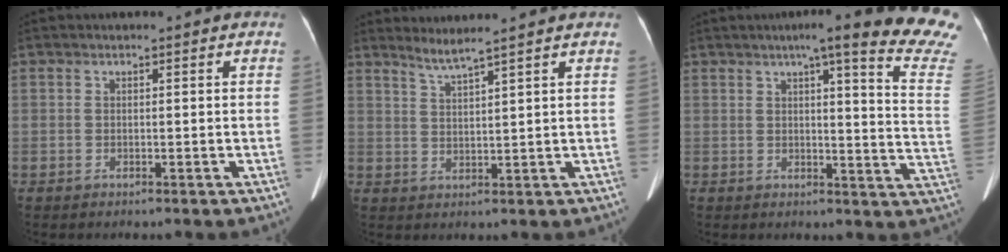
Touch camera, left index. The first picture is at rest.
{"total": 3.3, "force": [2.7, -1.3, 1.2], "torque": [-0.031, -0.009, 0.061]}
{"total": 19.8, "force": [15.6, -0.1, 12.2], "torque": [-0.141, -0.052, 0.164]}